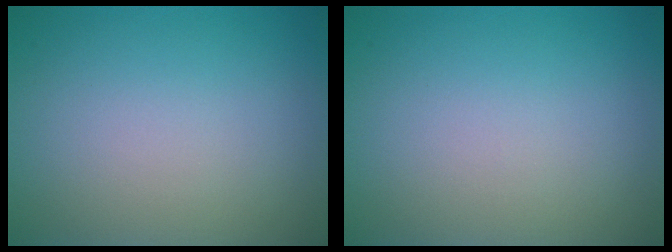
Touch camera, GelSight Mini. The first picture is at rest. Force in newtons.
{"total": 0.0}